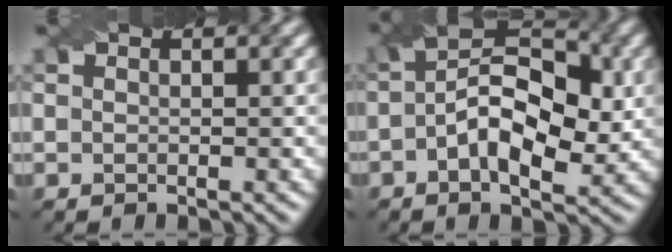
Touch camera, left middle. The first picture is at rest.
{"total": 8.4, "force": [-0.1, 4.3, 7.2], "torque": [-0.117, 0.014, -0.008]}